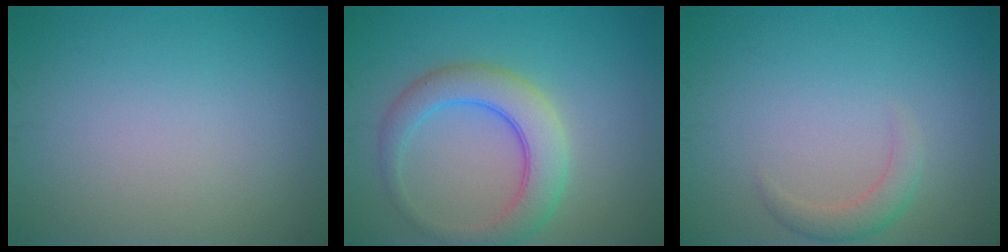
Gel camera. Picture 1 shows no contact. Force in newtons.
{"total": 5.0, "press": 5.0, "slide": 0.1}
{"total": 1.9, "press": 1.9, "slide": 0.0}